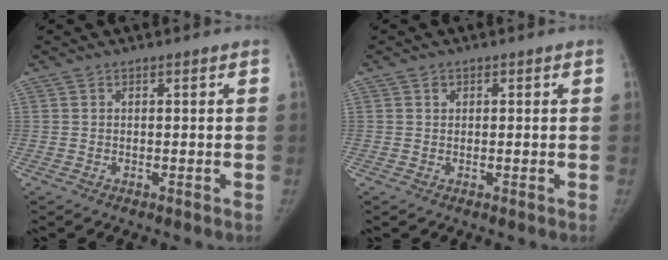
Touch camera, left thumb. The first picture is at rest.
{"total": 0.9, "force": [0.3, 0.8, 0.2], "torque": [0.003, 0.001, 0.004]}